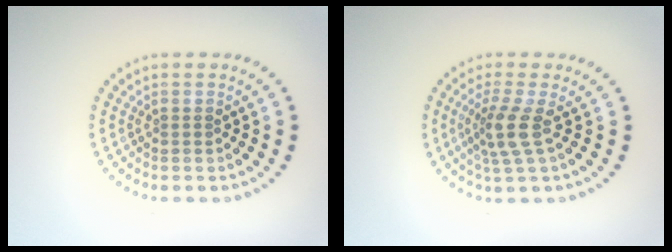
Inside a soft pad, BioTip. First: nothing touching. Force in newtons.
{"total": 2.8, "press": 2.1, "slide": 1.9}